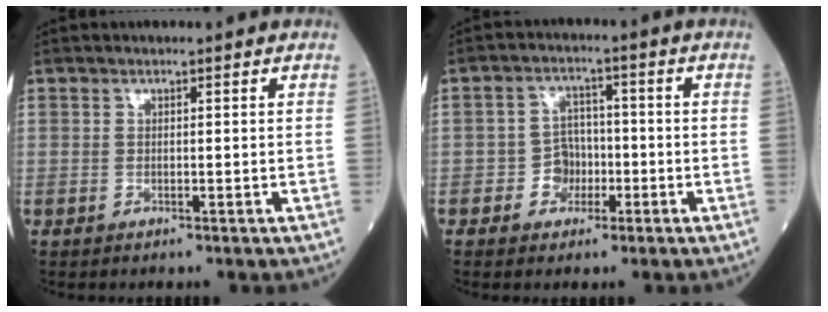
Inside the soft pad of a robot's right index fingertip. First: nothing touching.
{"total": 4.2, "force": [-1.5, 3.7, 1.4], "torque": [-0.018, 0.012, -0.026]}